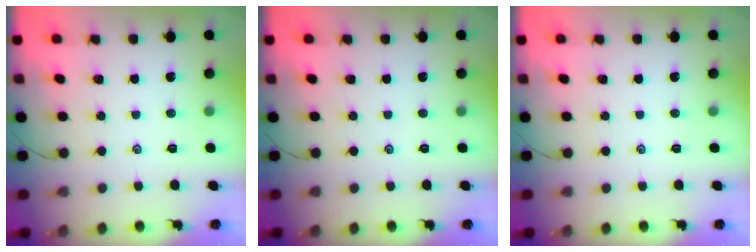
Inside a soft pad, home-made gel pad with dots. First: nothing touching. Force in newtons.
{"total": 0.0}
{"total": 0.0}